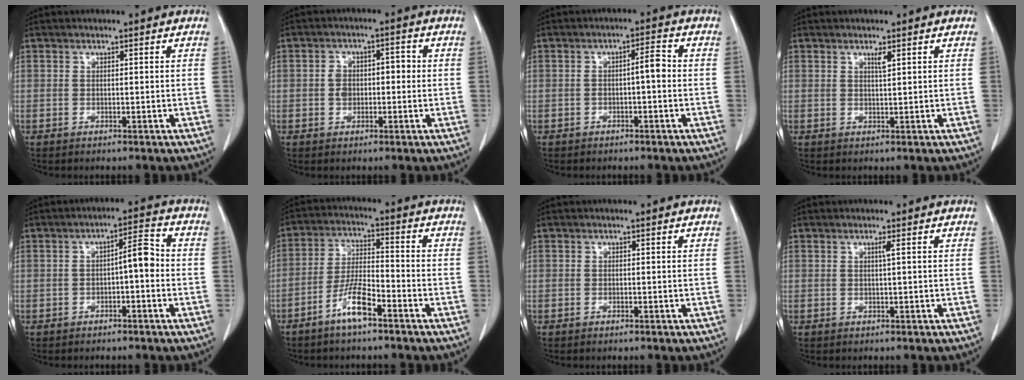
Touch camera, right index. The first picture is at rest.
{"total": 4.3, "force": [-0.3, 3.0, 3.2], "torque": [-0.059, 0.027, -0.005]}
{"total": 3.1, "force": [-0.4, 0.5, 3.0], "torque": [-0.044, 0.010, -0.007]}
{"total": 1.2, "force": [0.7, -0.1, 1.0], "torque": [-0.019, -0.005, 0.013]}
{"total": 4.6, "force": [-0.7, 1.1, 4.4], "torque": [-0.062, 0.020, -0.012]}
{"total": 7.0, "force": [-4.4, 1.0, 5.3], "torque": [-0.110, -0.001, -0.086]}
{"total": 0.0}
{"total": 0.7, "force": [0.2, -0.3, 0.6], "torque": [-0.015, -0.002, 0.006]}